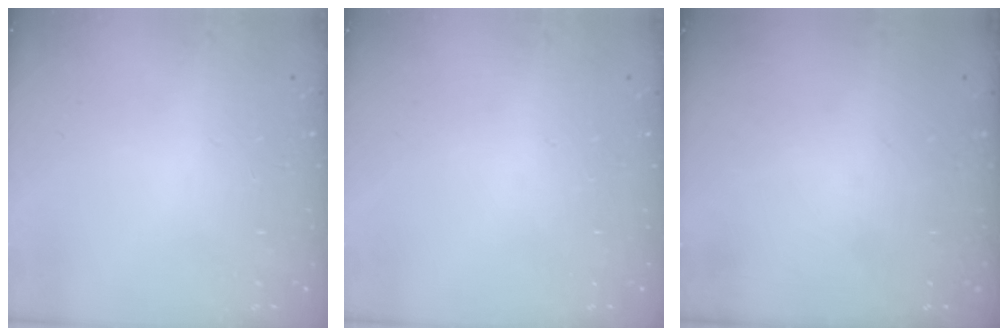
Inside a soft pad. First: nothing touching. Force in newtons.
{"total": 0.0}
{"total": 0.0}